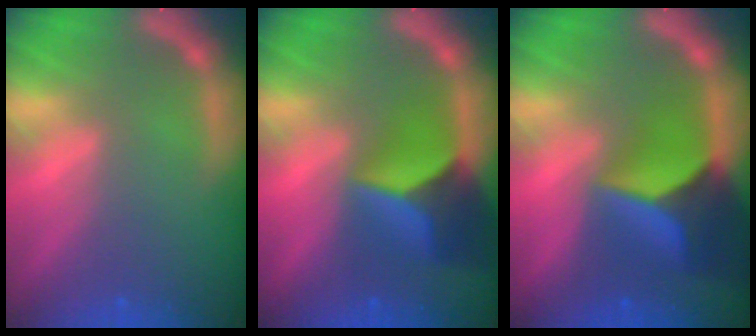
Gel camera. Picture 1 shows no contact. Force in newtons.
{"total": 7.9}
{"total": 10.0}